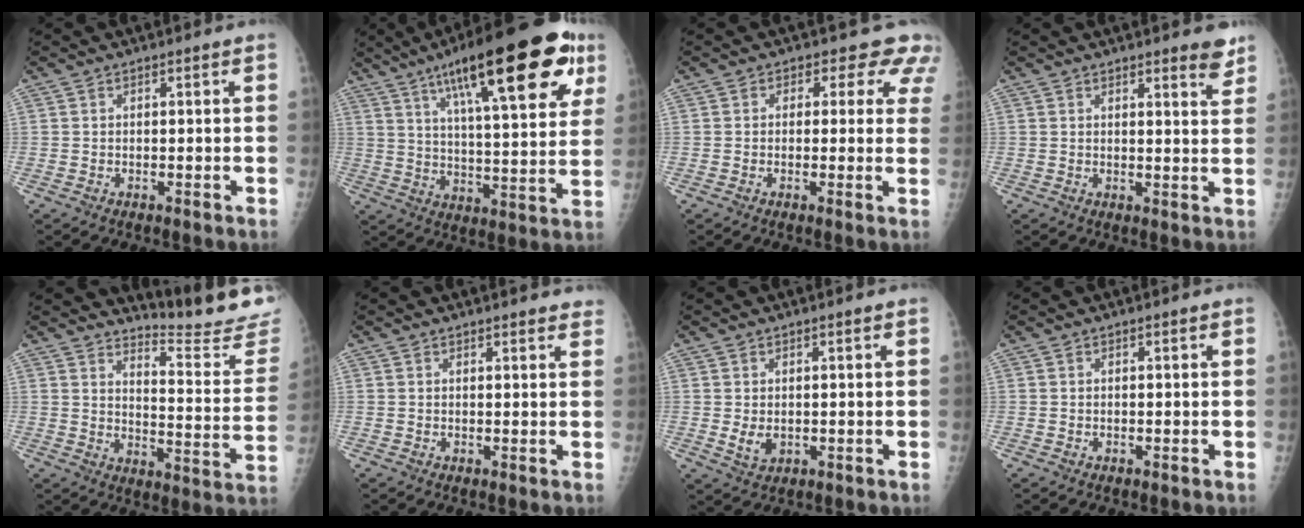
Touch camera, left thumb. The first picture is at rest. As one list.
[{"total": 27.3, "force": [13.9, 7.5, 22.3], "torque": [-0.313, -0.016, 0.209]}, {"total": 6.7, "force": [4.7, 4.4, 1.9], "torque": [0.026, -0.013, 0.028]}, {"total": 4.0, "force": [3.2, 0.9, 2.3], "torque": [-0.016, -0.022, 0.035]}, {"total": 17.2, "force": [16.8, 1.6, 3.2], "torque": [-0.015, -0.186, 0.200]}, {"total": 5.0, "force": [4.6, 1.1, 1.6], "torque": [0.003, -0.012, 0.042]}, {"total": 3.1, "force": [0.8, 1.8, 2.4], "torque": [-0.040, -0.012, 0.020]}, {"total": 0.0}]